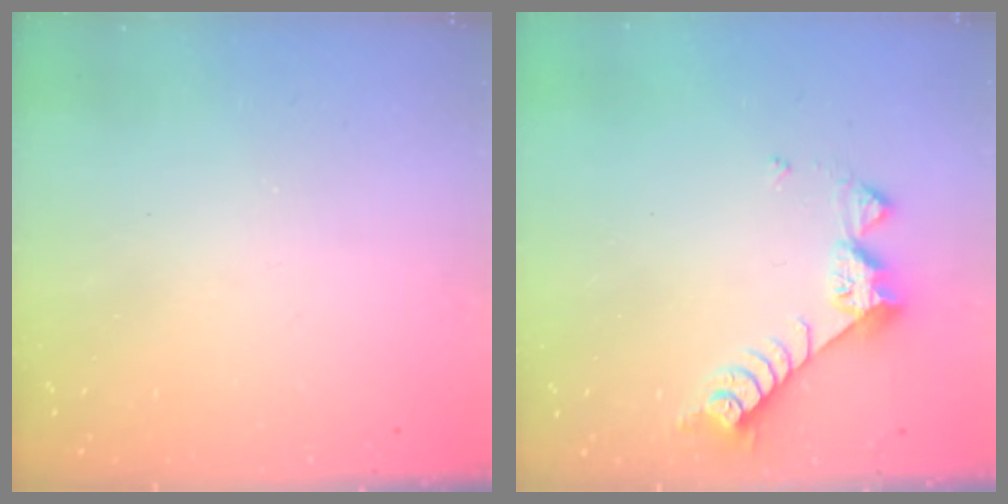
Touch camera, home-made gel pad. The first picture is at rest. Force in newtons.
{"total": 8.3, "press": 8.3, "slide": 0.5}